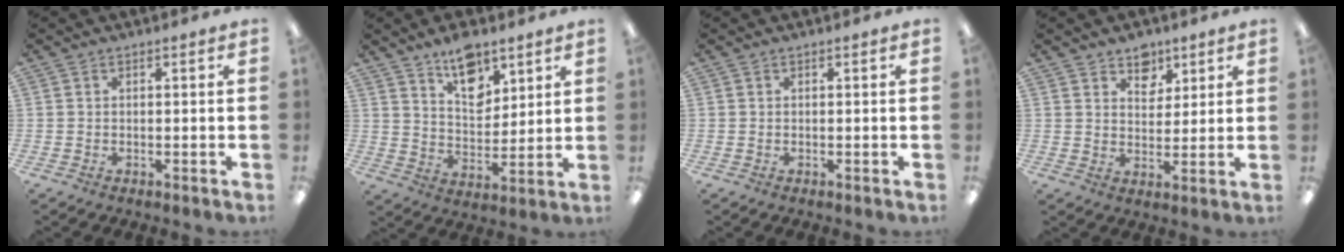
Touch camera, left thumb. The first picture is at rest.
{"total": 10.9, "force": [7.7, 5.8, 5.1], "torque": [-0.066, -0.042, 0.138]}
{"total": 0.0}
{"total": 6.2, "force": [4.5, 4.1, 1.2], "torque": [-0.004, -0.025, 0.079]}